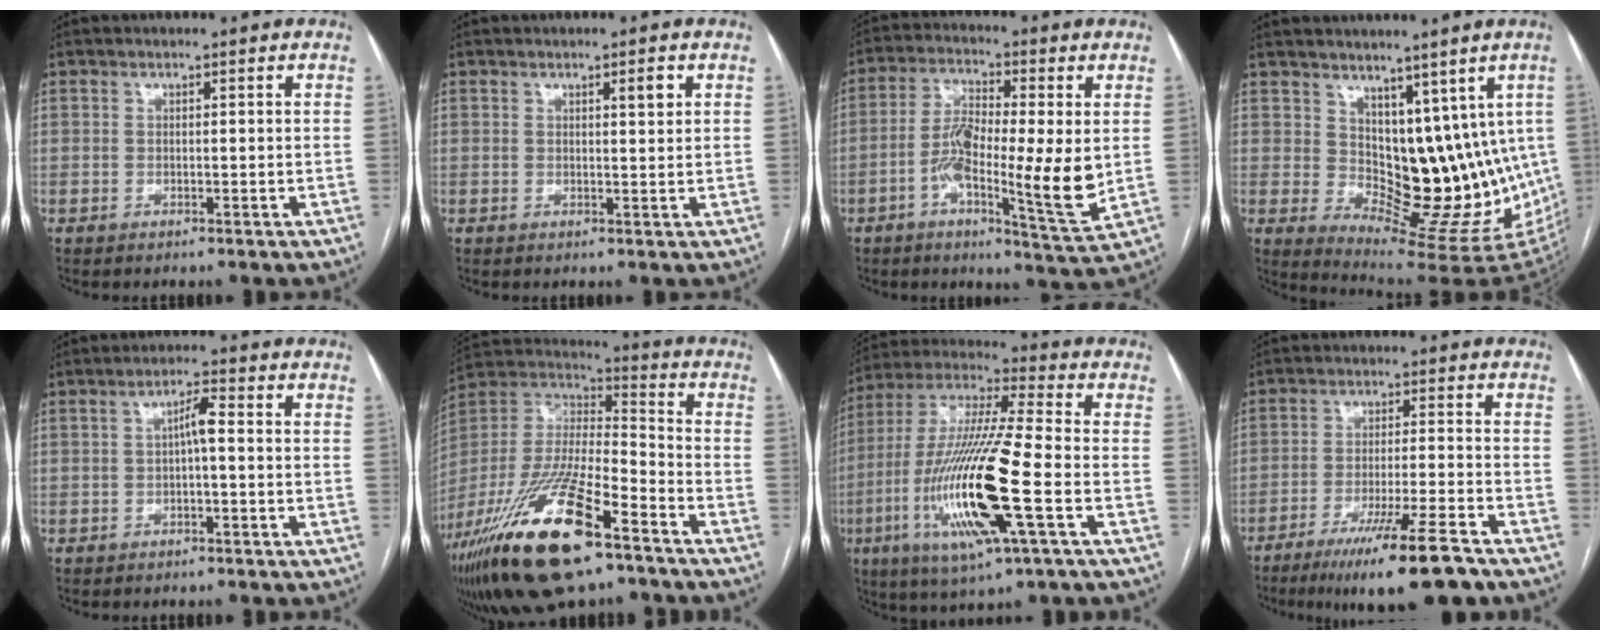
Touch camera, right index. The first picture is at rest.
{"total": 1.9, "force": [0.9, 0.2, 1.7], "torque": [-0.027, -0.001, 0.015]}
{"total": 13.4, "force": [-1.4, 2.1, 13.1], "torque": [-0.234, -0.006, -0.026]}
{"total": 12.6, "force": [3.7, 7.5, 9.4], "torque": [-0.119, 0.000, 0.081]}
{"total": 3.1, "force": [-0.1, 0.4, 3.1], "torque": [-0.053, 0.012, -0.001]}
{"total": 26.0, "force": [-15.8, 7.2, 19.4], "torque": [-0.412, -0.036, -0.280]}
{"total": 20.5, "force": [-5.8, 1.6, 19.6], "torque": [-0.422, -0.023, -0.108]}
{"total": 14.0, "force": [-10.1, 0.0, 9.6], "torque": [-0.152, -0.035, -0.160]}